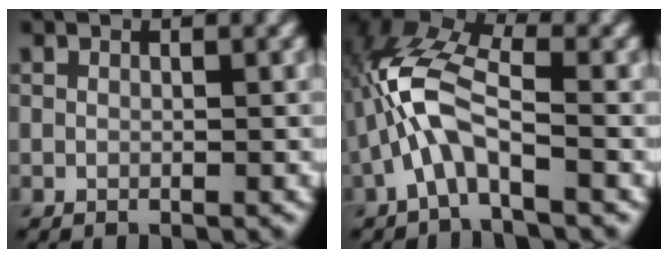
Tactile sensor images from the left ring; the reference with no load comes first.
{"total": 5.8, "force": [-1.6, 2.2, 5.2], "torque": [-0.124, 0.018, -0.035]}